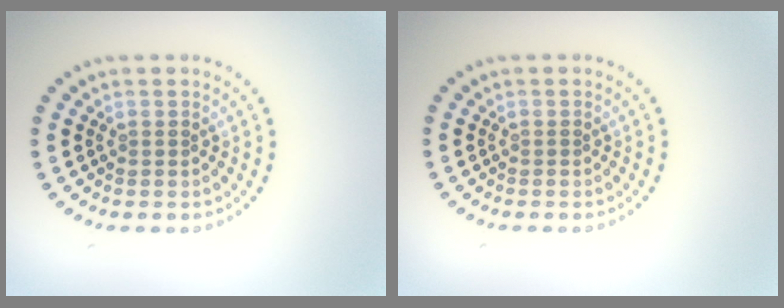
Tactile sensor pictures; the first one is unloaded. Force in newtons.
{"total": 0.0}